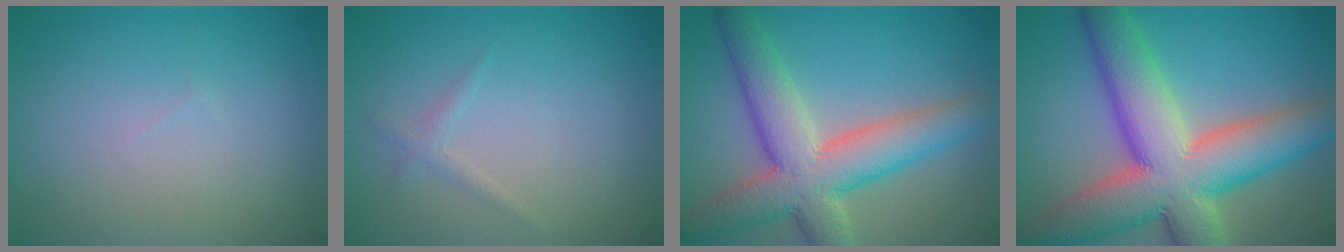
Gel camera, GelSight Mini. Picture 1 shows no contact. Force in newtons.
{"total": 1.0, "press": 1.0, "slide": 0.0}
{"total": 9.0, "press": 8.9, "slide": 0.7}
{"total": 13.2, "press": 13.1, "slide": 0.9}